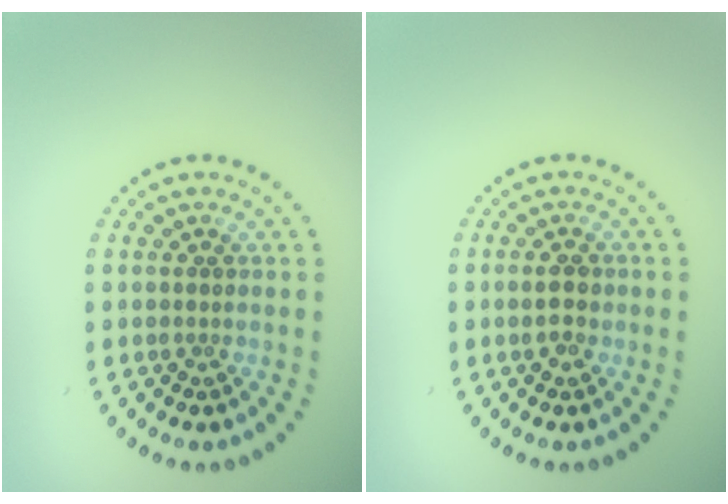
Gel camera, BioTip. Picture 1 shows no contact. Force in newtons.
{"total": 2.0, "press": 2.0, "slide": 0.0}